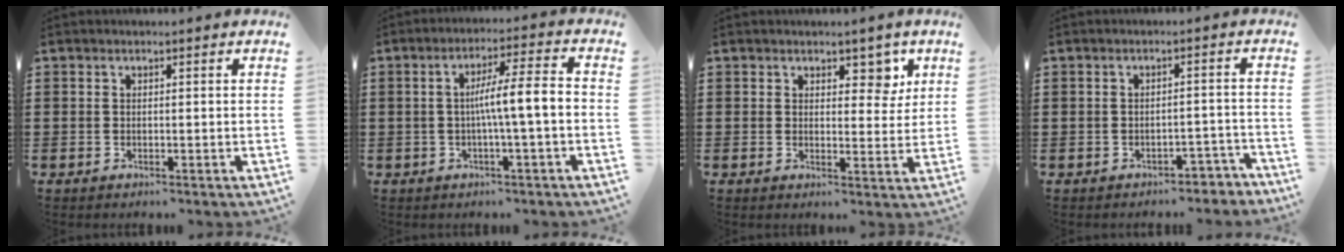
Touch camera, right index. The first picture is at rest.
{"total": 6.4, "force": [-0.9, 0.2, 6.4], "torque": [-0.116, 0.002, -0.024]}
{"total": 4.6, "force": [2.9, 2.8, 2.2], "torque": [-0.025, -0.002, 0.046]}
{"total": 2.6, "force": [-2.5, 0.7, 0.2], "torque": [-0.010, 0.005, -0.053]}